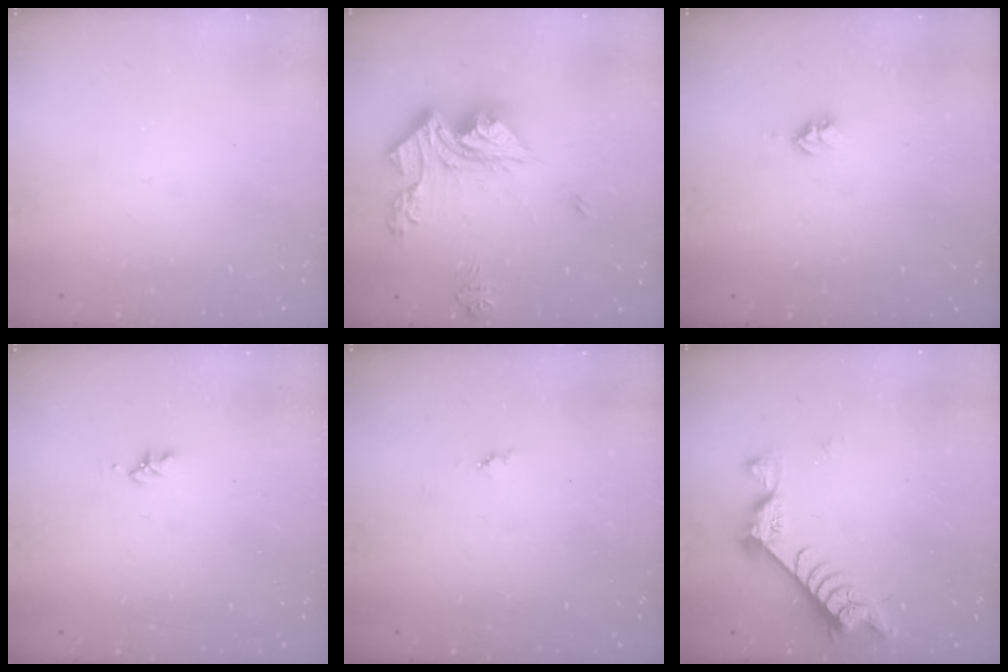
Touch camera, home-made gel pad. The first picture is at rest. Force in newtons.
{"total": 17.0, "press": 16.9, "slide": 1.7}
{"total": 2.8, "press": 2.8, "slide": 0.2}
{"total": 1.6, "press": 1.6, "slide": 0.3}
{"total": 3.9, "press": 3.9, "slide": 0.4}
{"total": 7.2, "press": 7.2, "slide": 1.0}